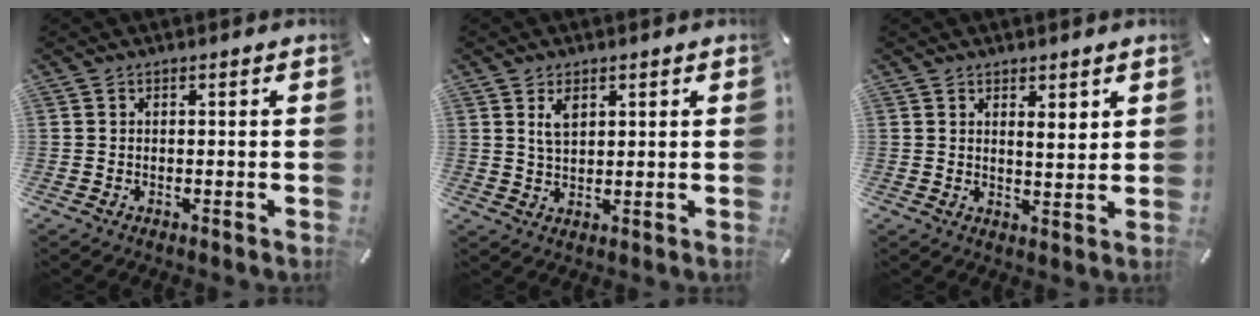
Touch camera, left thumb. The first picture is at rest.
{"total": 4.0, "force": [1.9, 2.5, 2.5], "torque": [-0.049, -0.001, 0.034]}
{"total": 3.6, "force": [2.6, 1.5, 2.0], "torque": [-0.020, -0.019, 0.041]}